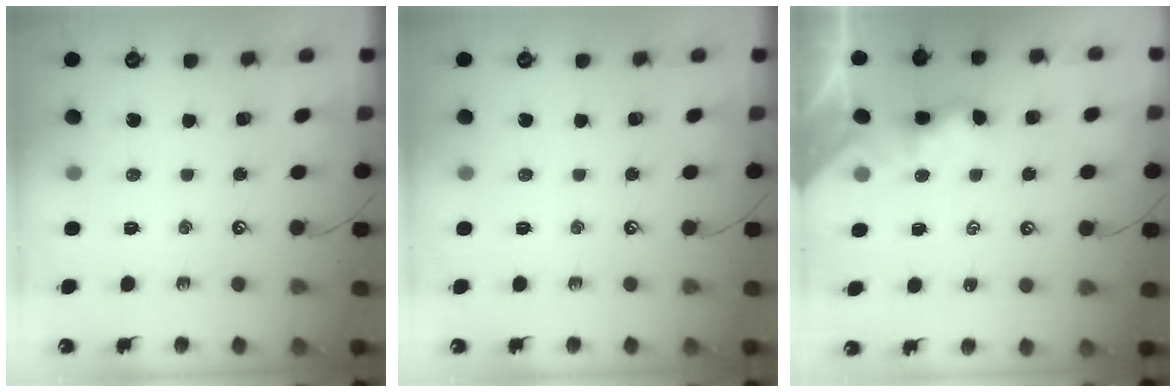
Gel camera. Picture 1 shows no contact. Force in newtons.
{"total": 0.0}
{"total": 2.3, "press": 2.3, "slide": 0.0}